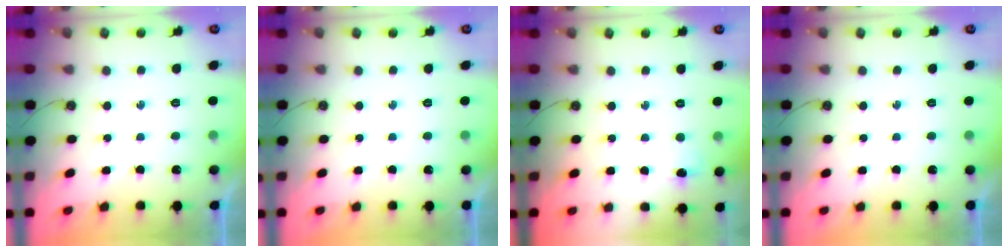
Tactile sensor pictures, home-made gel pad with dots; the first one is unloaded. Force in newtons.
{"total": 0.0}
{"total": 7.8, "press": 3.5, "slide": 7.0}
{"total": 0.0}